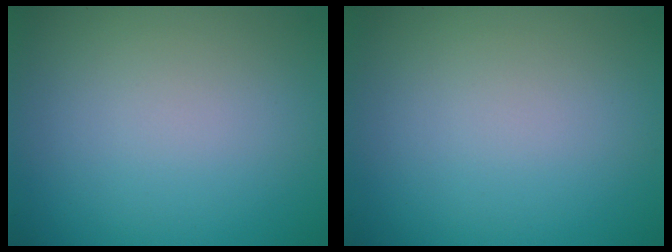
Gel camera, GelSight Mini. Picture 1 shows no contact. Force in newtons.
{"total": 0.0}